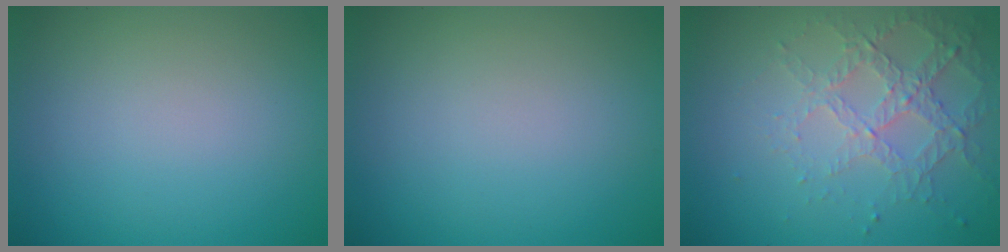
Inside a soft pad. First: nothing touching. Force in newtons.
{"total": 0.0}
{"total": 4.5, "press": 3.1, "slide": 3.2}